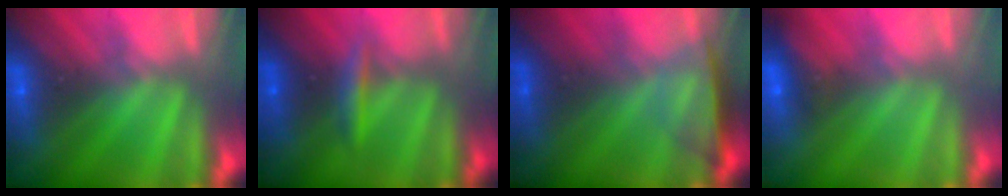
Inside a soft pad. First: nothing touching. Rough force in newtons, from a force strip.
{"total": 2.4}
{"total": 3.8}
{"total": 2.4}